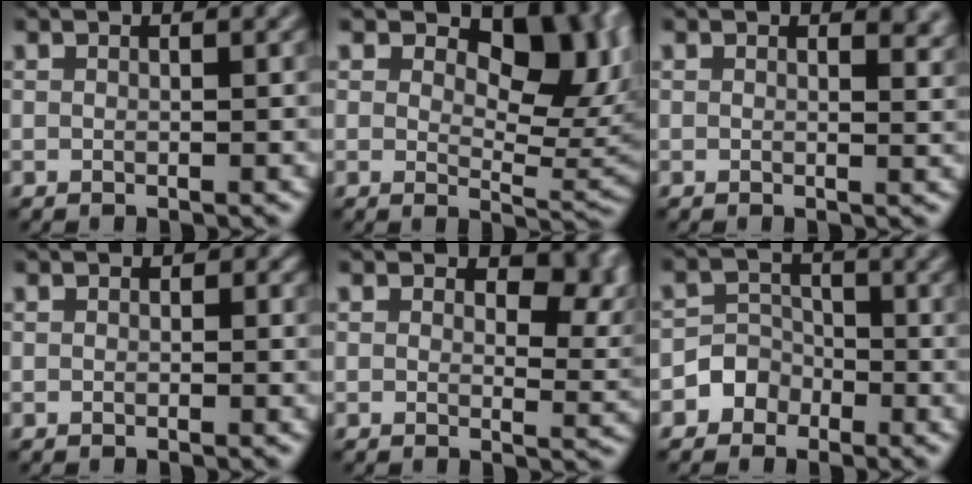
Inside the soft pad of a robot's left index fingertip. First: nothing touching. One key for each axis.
{"total": 9.5, "fx": 3.2, "fy": 5.3, "fz": 7.2, "tx": -0.097, "ty": -0.009, "tz": 0.052}
{"total": 2.3, "fx": 1.7, "fy": 1.0, "fz": 1.2, "tx": -0.016, "ty": -0.002, "tz": 0.023}
{"total": 0.6, "fx": -0.1, "fy": 0.5, "fz": 0.2, "tx": -0.001, "ty": 0.001, "tz": -0.001}
{"total": 5.4, "fx": 2.1, "fy": 3.0, "fz": 3.9, "tx": -0.050, "ty": -0.007, "tz": 0.030}
{"total": 2.7, "fx": -1.7, "fy": 2.0, "fz": 0.0, "tx": 0.022, "ty": 0.013, "tz": -0.040}